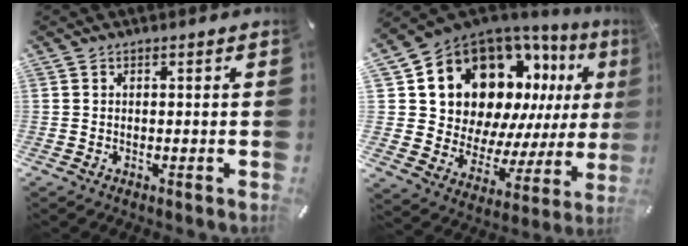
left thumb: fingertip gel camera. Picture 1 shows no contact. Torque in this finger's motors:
{"motor_torque": [1.25, 1.30, 2.44, -0.32, 0.28]}